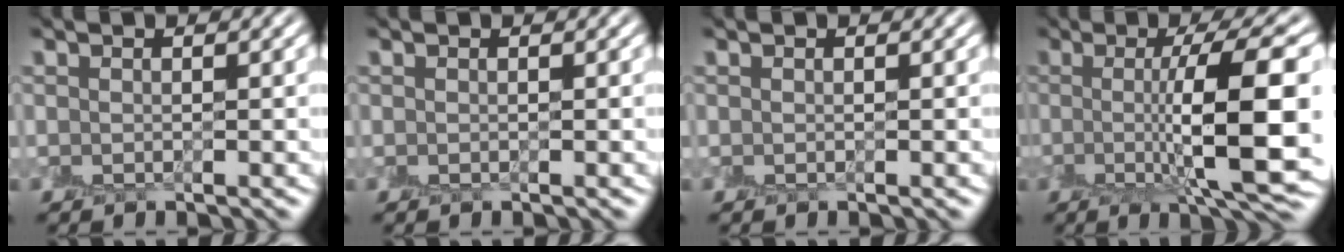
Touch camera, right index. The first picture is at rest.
{"total": 0.0}
{"total": 0.0}
{"total": 9.8, "force": [0.0, 2.3, 9.5], "torque": [-0.121, 0.001, 0.004]}